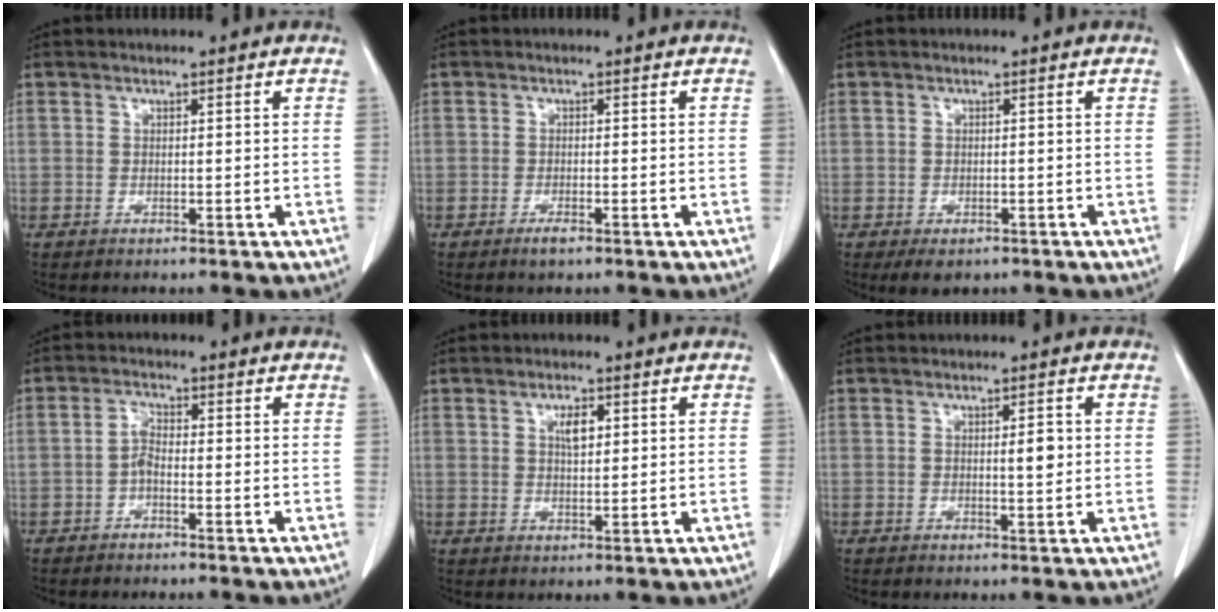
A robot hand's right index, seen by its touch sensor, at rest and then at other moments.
{"total": 1.4, "force": [-0.9, 0.2, 1.1], "torque": [-0.018, -0.002, -0.013]}
{"total": 3.1, "force": [-1.9, 2.0, 1.3], "torque": [-0.014, -0.002, -0.020]}
{"total": 2.1, "force": [-0.8, 0.8, 1.8], "torque": [-0.033, 0.004, -0.017]}
{"total": 2.8, "force": [1.0, 1.0, 2.4], "torque": [-0.044, -0.001, 0.019]}
{"total": 2.1, "force": [0.3, 0.4, 2.1], "torque": [-0.032, 0.001, 0.008]}